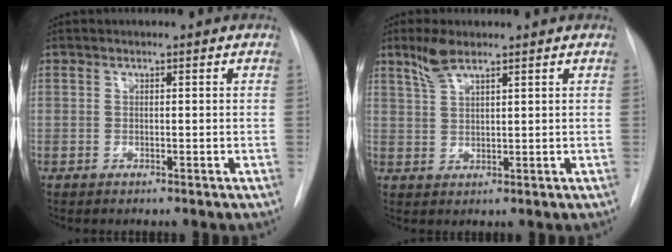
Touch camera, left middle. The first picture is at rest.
{"total": 3.9, "force": [3.0, 0.7, 2.5], "torque": [-0.057, 0.007, 0.062]}